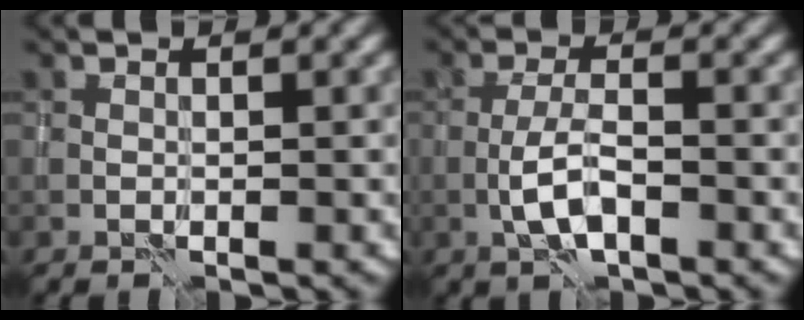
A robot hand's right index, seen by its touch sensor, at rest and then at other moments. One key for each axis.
{"total": 3.3, "fx": -1.5, "fy": 0.8, "fz": 2.8, "tx": -0.059, "ty": 0.005, "tz": -0.033}